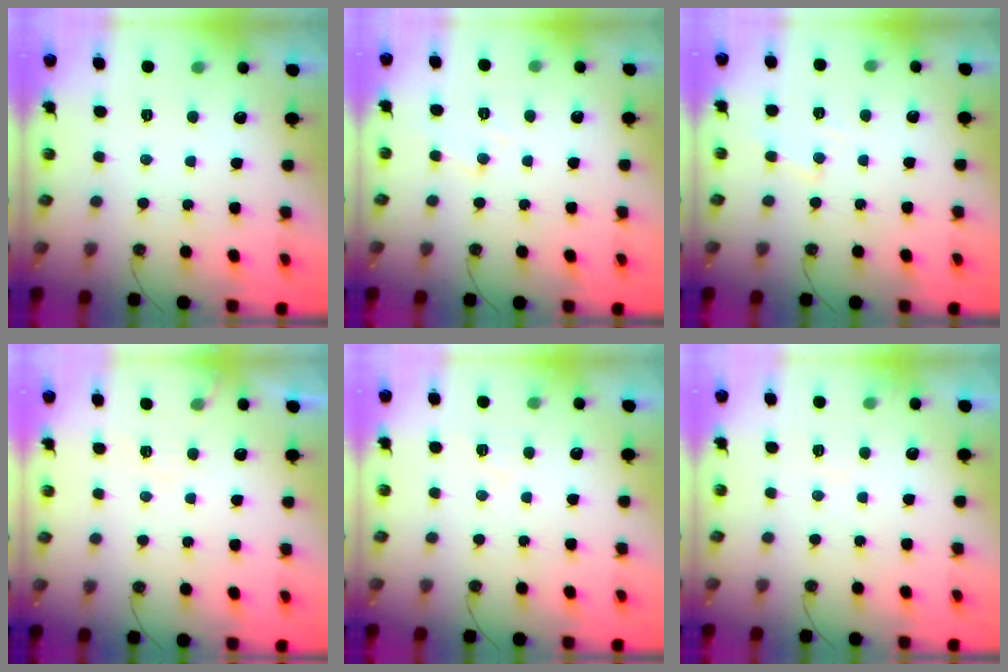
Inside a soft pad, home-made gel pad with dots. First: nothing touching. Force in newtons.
{"total": 5.7, "press": 5.7, "slide": 0.6}
{"total": 6.2, "press": 6.2, "slide": 0.6}
{"total": 3.7, "press": 3.7, "slide": 0.5}
{"total": 3.6, "press": 3.6, "slide": 0.5}
{"total": 3.7, "press": 3.6, "slide": 0.7}